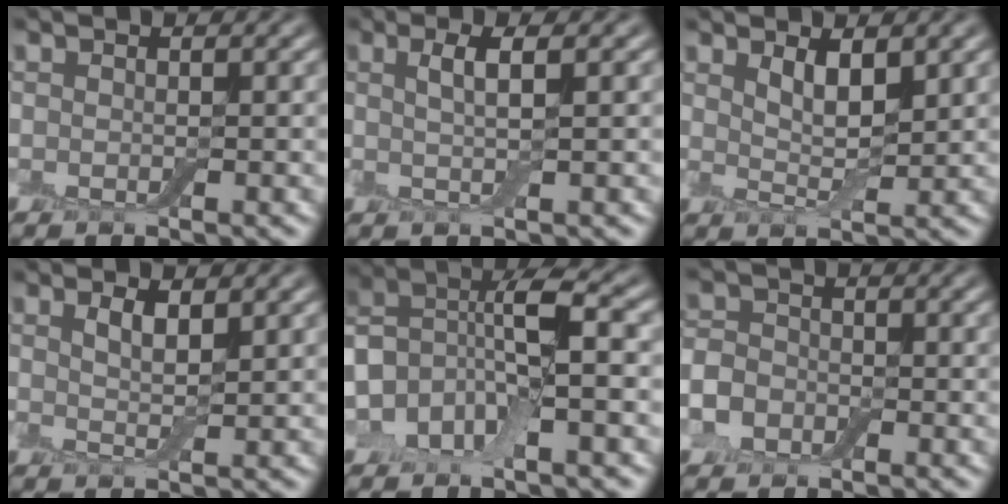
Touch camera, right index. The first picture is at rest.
{"total": 2.8, "force": [0.5, 0.6, 2.6], "torque": [-0.044, -0.002, 0.007]}
{"total": 2.6, "force": [1.3, 0.6, 2.1], "torque": [-0.040, -0.009, 0.024]}
{"total": 1.8, "force": [0.9, 0.4, 1.5], "torque": [-0.031, -0.005, 0.016]}
{"total": 7.7, "force": [-1.8, 4.0, 6.3], "torque": [-0.119, 0.013, -0.046]}
{"total": 3.6, "force": [-1.6, 2.8, 1.6], "torque": [-0.021, -0.003, -0.044]}